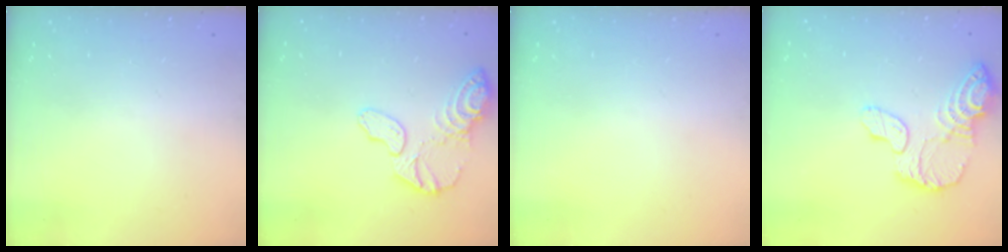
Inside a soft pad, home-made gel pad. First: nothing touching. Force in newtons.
{"total": 11.4, "press": 11.4, "slide": 0.9}
{"total": 0.0}
{"total": 14.9, "press": 14.8, "slide": 1.5}